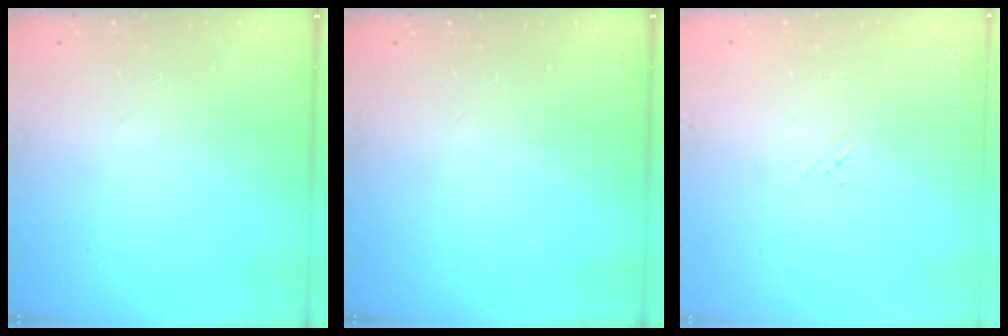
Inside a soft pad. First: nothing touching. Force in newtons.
{"total": 0.0}
{"total": 0.5, "press": 0.5, "slide": 0.2}